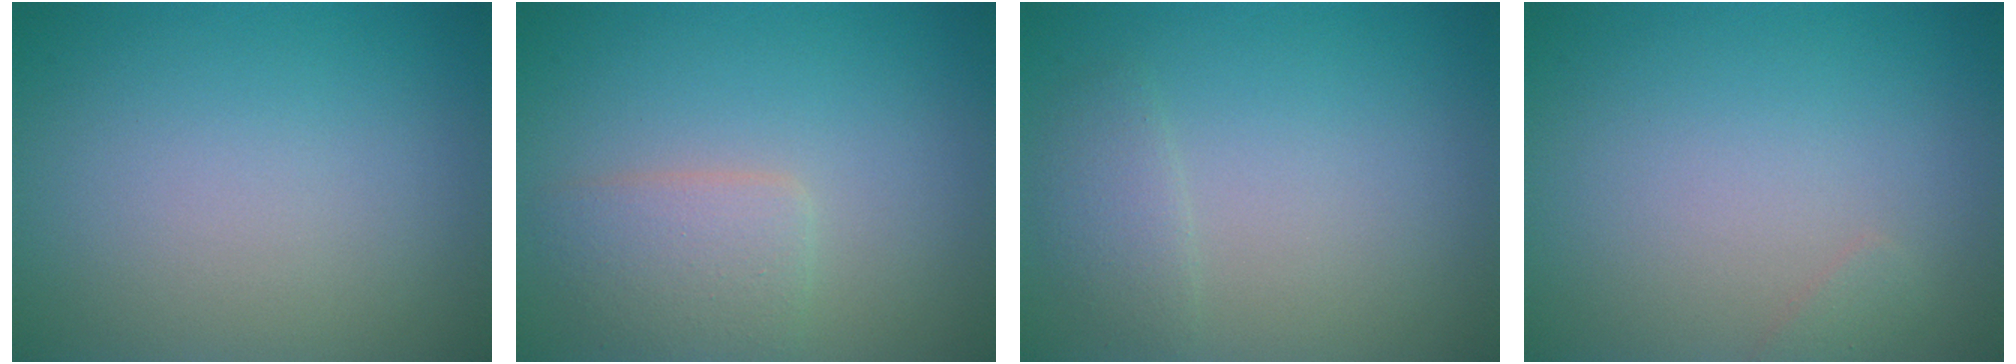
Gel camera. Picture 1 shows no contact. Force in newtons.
{"total": 2.8, "press": 2.8, "slide": 0.0}
{"total": 1.5, "press": 1.5, "slide": 0.1}
{"total": 0.6, "press": 0.6, "slide": 0.1}